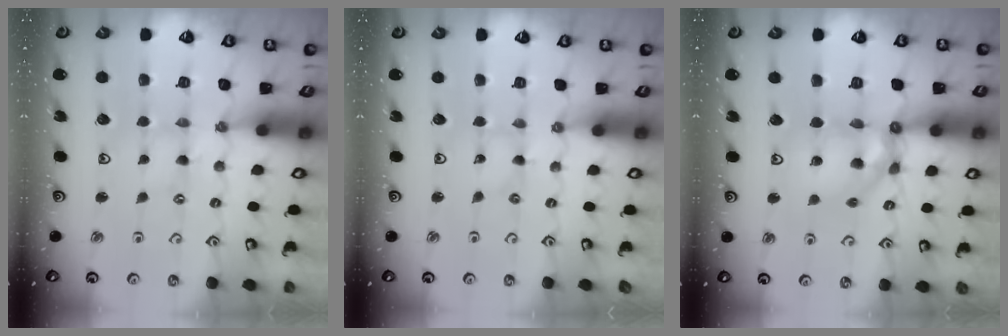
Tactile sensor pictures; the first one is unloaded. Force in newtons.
{"total": 0.0}
{"total": 12.2, "press": 12.1, "slide": 1.5}